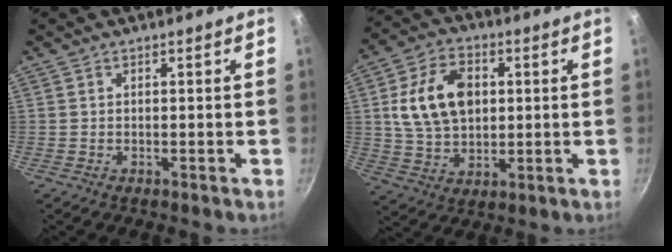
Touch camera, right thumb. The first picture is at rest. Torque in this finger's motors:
{"motor_torque": [-0.12, 0.55, 0.12, -0.05, 0.34]}